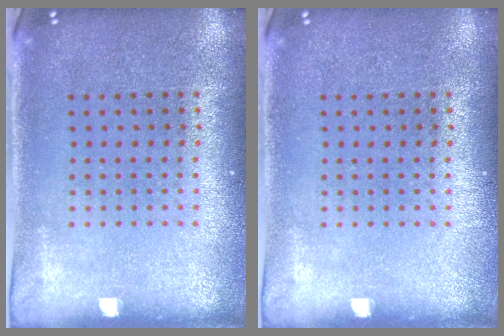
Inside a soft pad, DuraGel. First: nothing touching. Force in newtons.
{"total": 0.0}